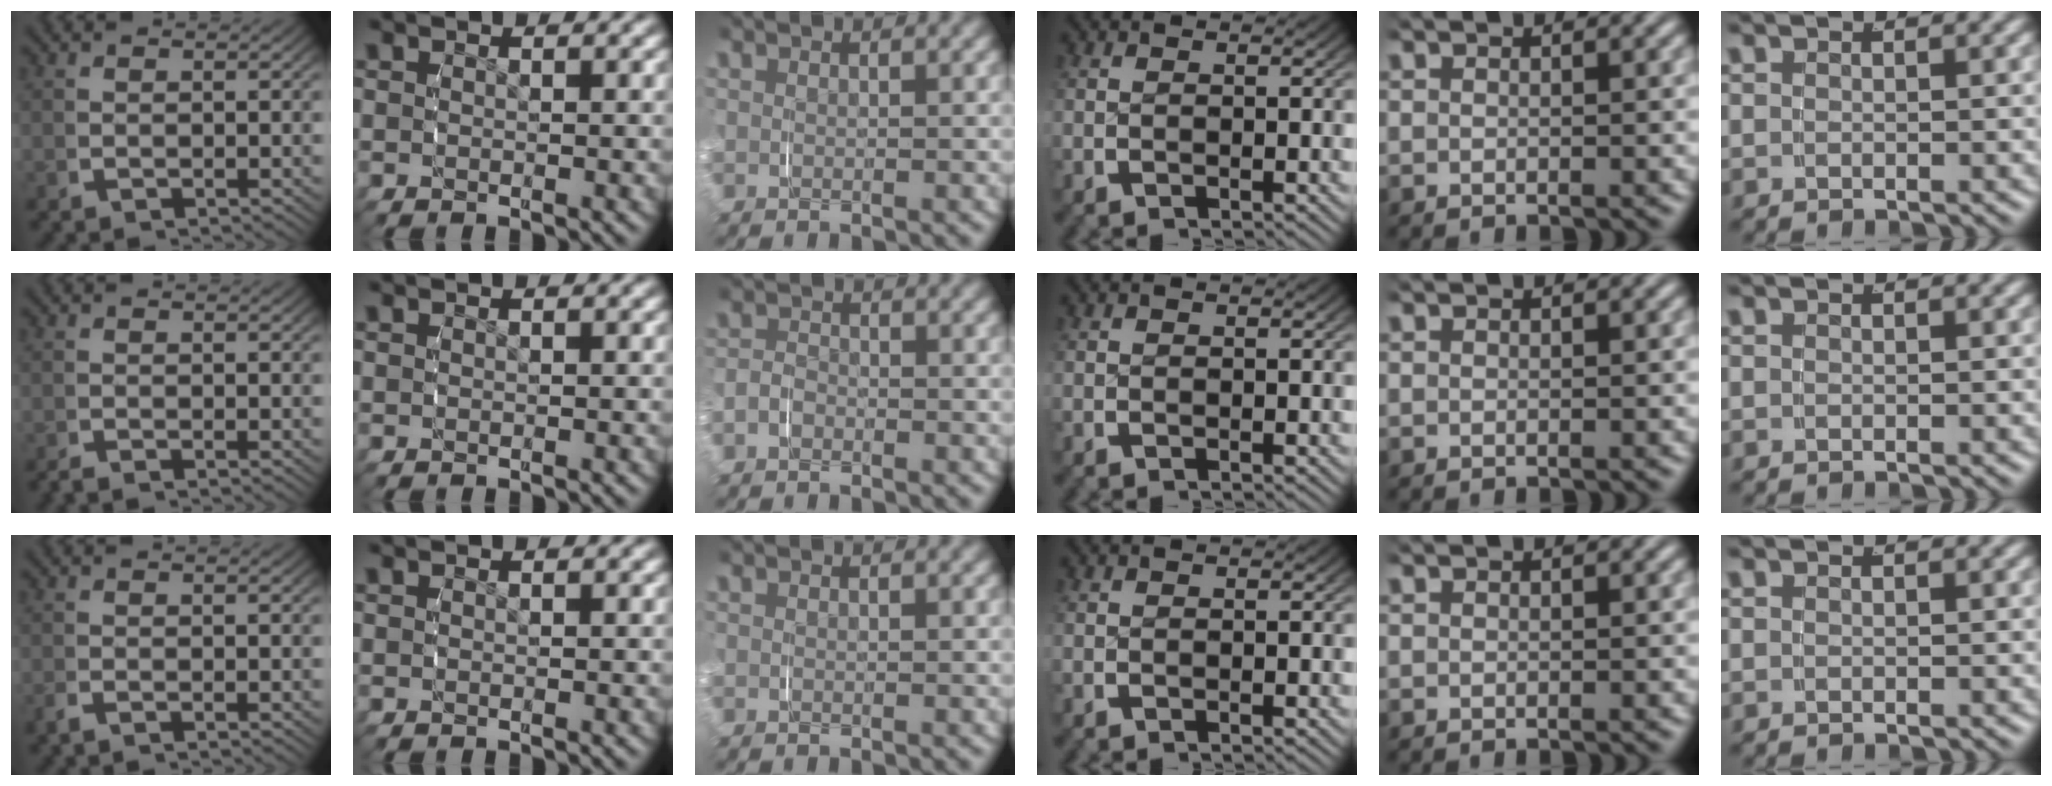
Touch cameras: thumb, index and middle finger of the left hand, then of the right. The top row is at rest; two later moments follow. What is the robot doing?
{"motion": "grasp_and_lifting", "object": "paper"}